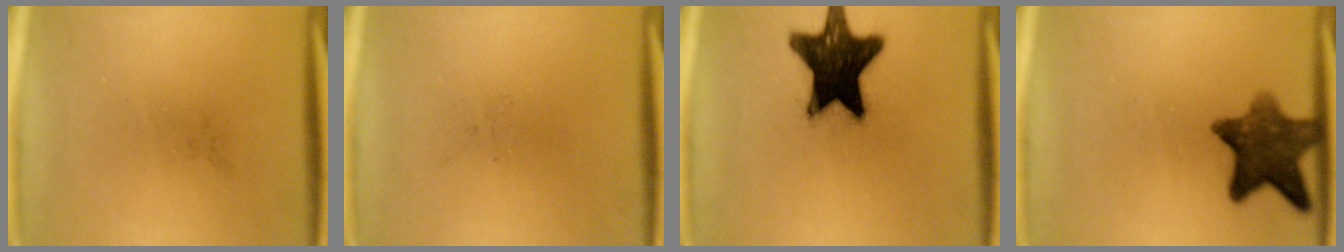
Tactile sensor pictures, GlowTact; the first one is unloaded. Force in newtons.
{"total": 0.0}
{"total": 18.9}
{"total": 9.9}